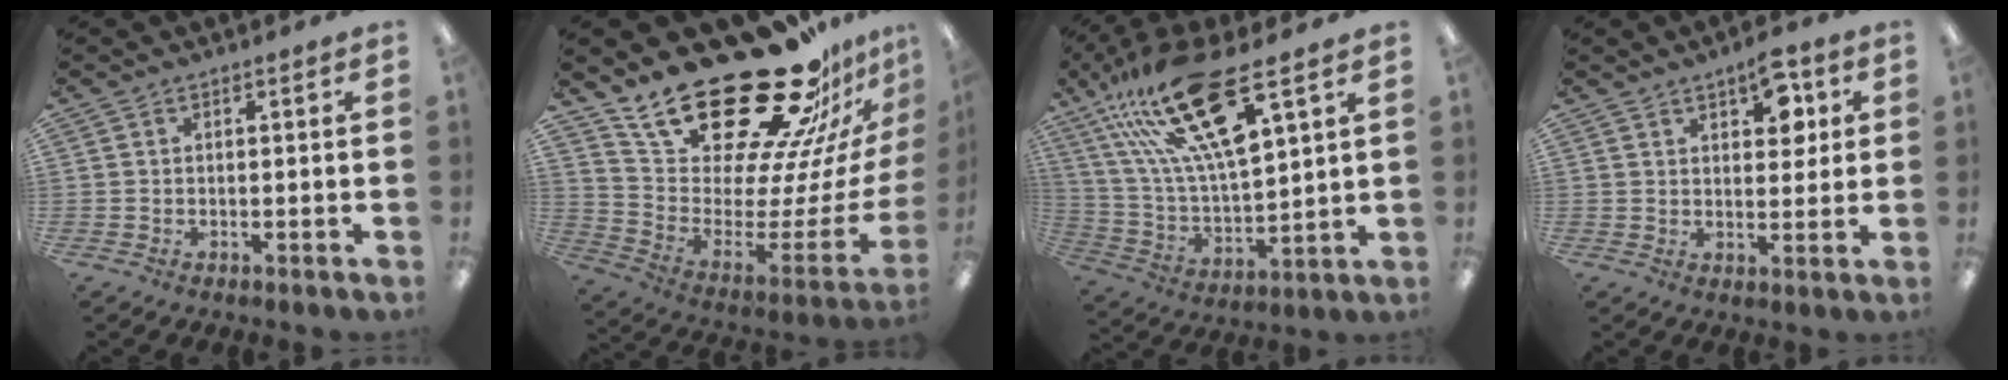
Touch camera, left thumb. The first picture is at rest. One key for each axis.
{"total": 31.0, "fx": 24.1, "fy": 11.3, "fz": 15.9, "tx": -0.233, "ty": -0.186, "tz": 0.436}
{"total": 23.8, "fx": 14.6, "fy": 7.0, "fz": 17.4, "tx": -0.325, "ty": -0.072, "tz": 0.244}
{"total": 7.5, "fx": 4.3, "fy": 4.0, "fz": 4.6, "tx": -0.043, "ty": -0.020, "tz": 0.070}